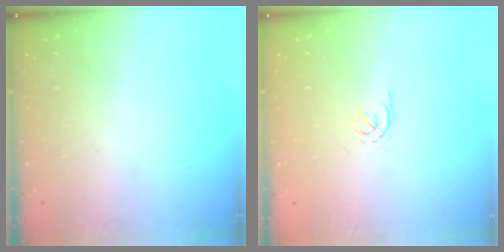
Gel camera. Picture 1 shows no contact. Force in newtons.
{"total": 0.5, "press": 0.3, "slide": 0.4}